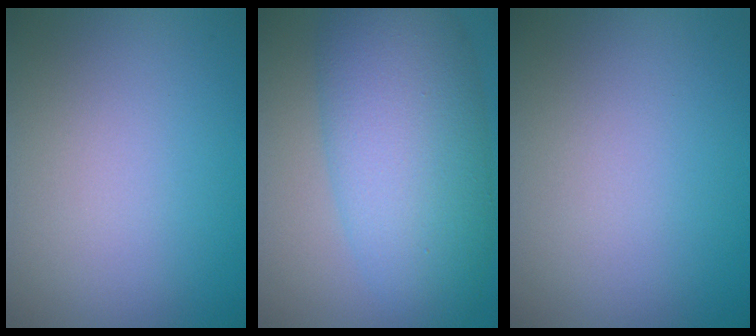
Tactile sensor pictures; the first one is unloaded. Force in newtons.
{"total": 10.0, "press": 10.0, "slide": 0.3}
{"total": 0.0}